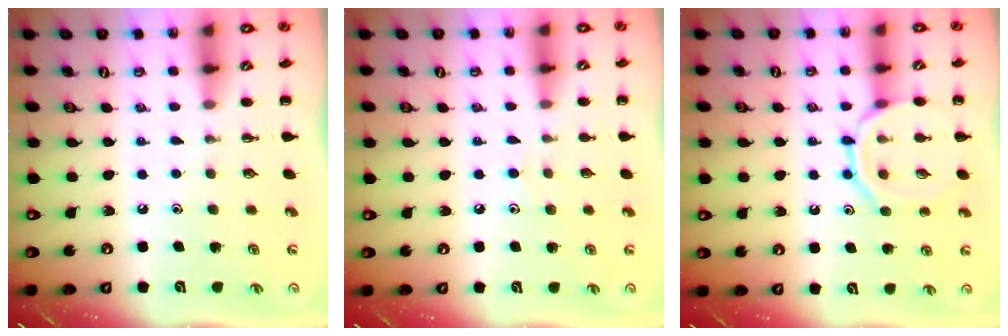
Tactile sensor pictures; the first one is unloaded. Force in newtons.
{"total": 5.0, "press": 4.6, "slide": 1.8}
{"total": 11.7, "press": 11.7, "slide": 0.8}